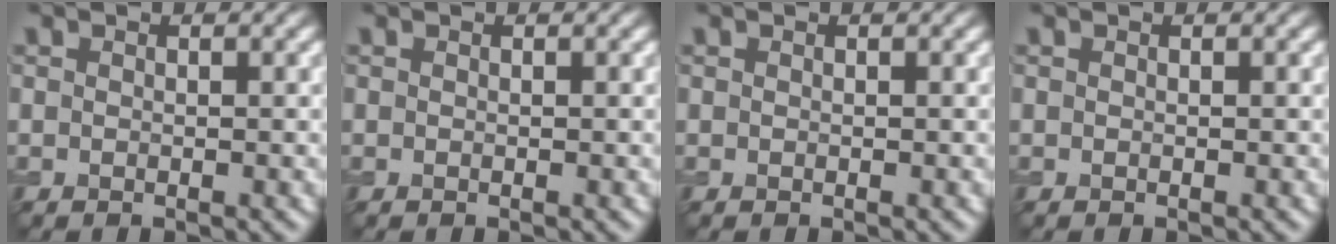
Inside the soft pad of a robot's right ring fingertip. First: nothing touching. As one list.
[{"total": 0.0}, {"total": 0.0}, {"total": 0.0}]